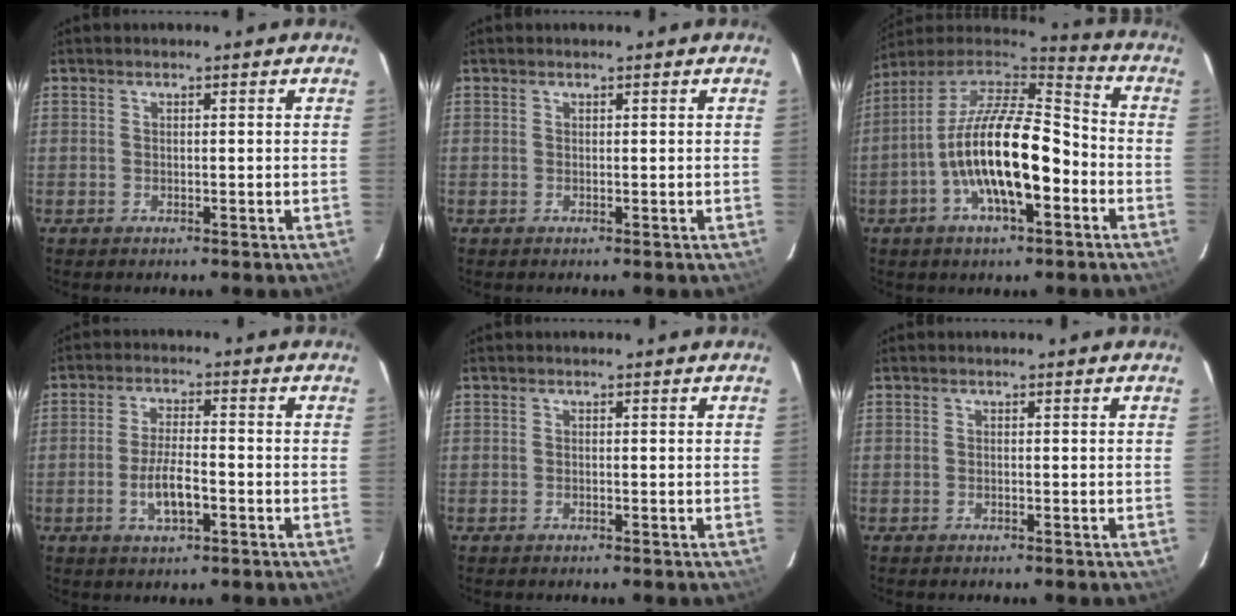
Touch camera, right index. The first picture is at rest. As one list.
[{"total": 0.0}, {"total": 18.8, "force": [-5.5, 6.9, 16.5], "torque": [-0.312, 0.002, -0.108]}, {"total": 6.4, "force": [-2.4, 2.0, 5.5], "torque": [-0.112, 0.000, -0.043]}, {"total": 0.0}, {"total": 0.0}]